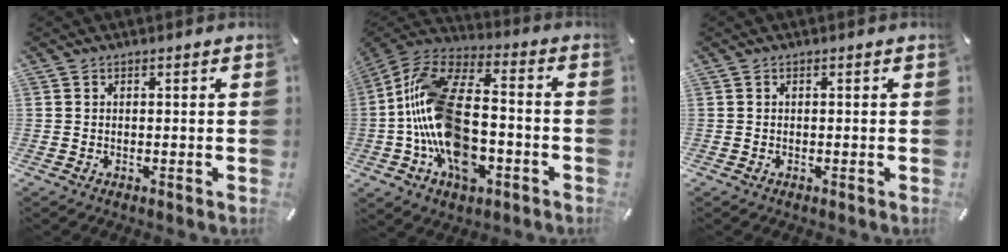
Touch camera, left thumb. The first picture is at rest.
{"total": 20.2, "force": [-5.2, 12.0, 15.4], "torque": [-0.318, 0.030, -0.087]}
{"total": 0.0}